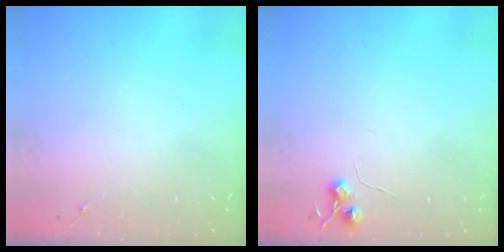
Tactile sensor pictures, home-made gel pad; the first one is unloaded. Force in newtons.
{"total": 5.8, "press": 5.8, "slide": 0.7}